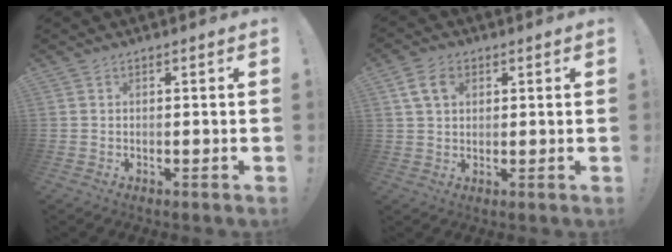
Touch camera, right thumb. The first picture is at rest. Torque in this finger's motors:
{"motor_torque": [0.17, 0.36, 0.01, 0.06, 0.23]}